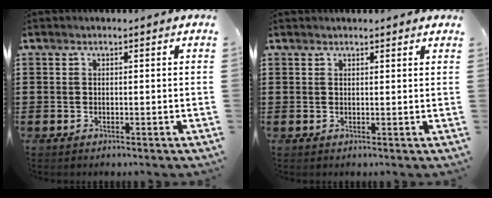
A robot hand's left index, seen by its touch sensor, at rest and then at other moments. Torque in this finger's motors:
{"motor_torque": [2.14, 0.00, 0.65, 0.06]}